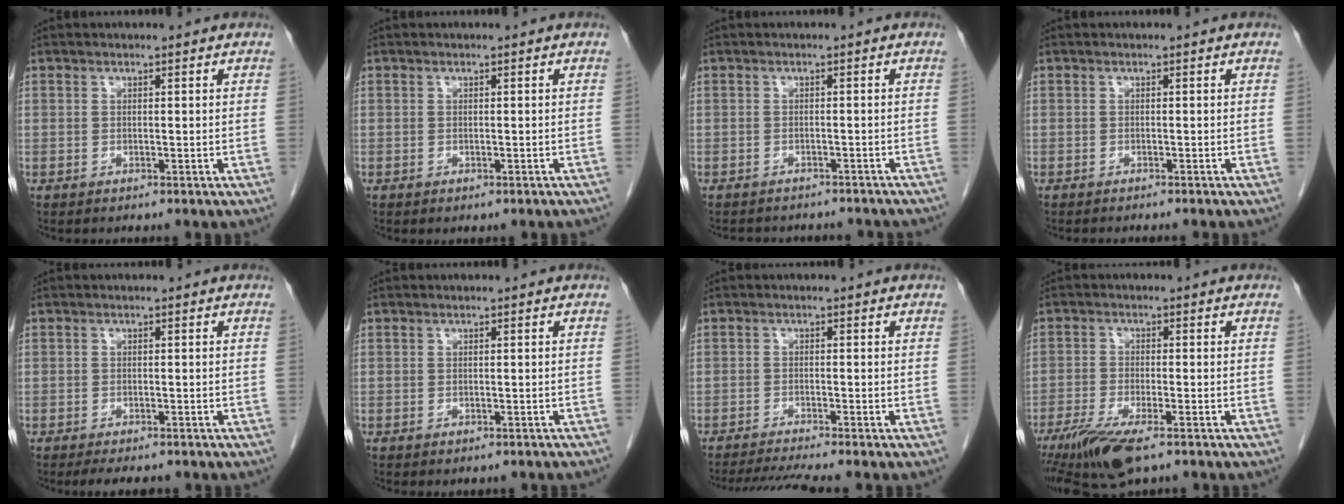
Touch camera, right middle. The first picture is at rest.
{"total": 0.7, "force": [-0.5, 0.3, 0.3], "torque": [-0.009, -0.001, -0.004]}
{"total": 9.7, "force": [-8.9, 2.9, 2.8], "torque": [-0.041, 0.004, -0.093]}
{"total": 3.6, "force": [-3.2, 0.3, 1.6], "torque": [-0.017, -0.003, -0.040]}
{"total": 4.1, "force": [-3.4, 1.4, 1.9], "torque": [-0.025, -0.009, -0.046]}
{"total": 1.9, "force": [-1.6, 0.7, 0.8], "torque": [-0.013, -0.003, -0.016]}
{"total": 5.9, "force": [-5.2, -1.3, 2.5], "torque": [-0.042, -0.020, -0.086]}
{"total": 9.3, "force": [-6.2, 1.9, 6.7], "torque": [-0.120, -0.022, -0.106]}